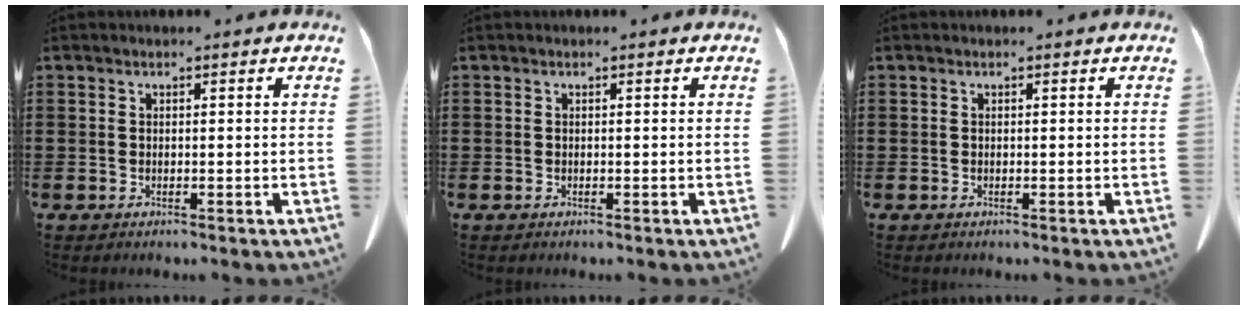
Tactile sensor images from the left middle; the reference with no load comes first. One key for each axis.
{"total": 0.0}
{"total": 0.0}